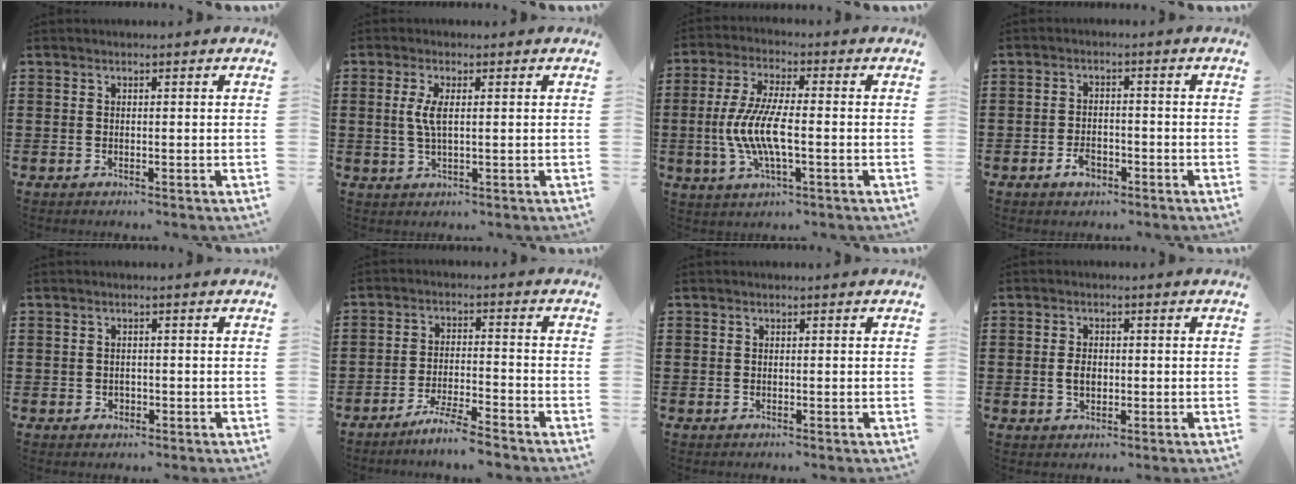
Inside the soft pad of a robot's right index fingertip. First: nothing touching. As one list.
[{"total": 3.4, "force": [0.6, 0.9, 3.2], "torque": [-0.071, 0.000, 0.006]}, {"total": 8.2, "force": [-1.9, 2.3, 7.7], "torque": [-0.173, -0.013, -0.042]}, {"total": 3.0, "force": [-1.7, 1.8, 1.7], "torque": [-0.031, 0.002, -0.033]}, {"total": 1.1, "force": [-0.3, 0.9, 0.4], "torque": [-0.011, 0.003, -0.008]}, {"total": 5.4, "force": [-4.9, -0.4, 2.2], "torque": [-0.050, -0.010, -0.096]}, {"total": 0.0}, {"total": 2.5, "force": [-0.2, 1.6, 2.0], "torque": [-0.040, 0.004, -0.004]}]